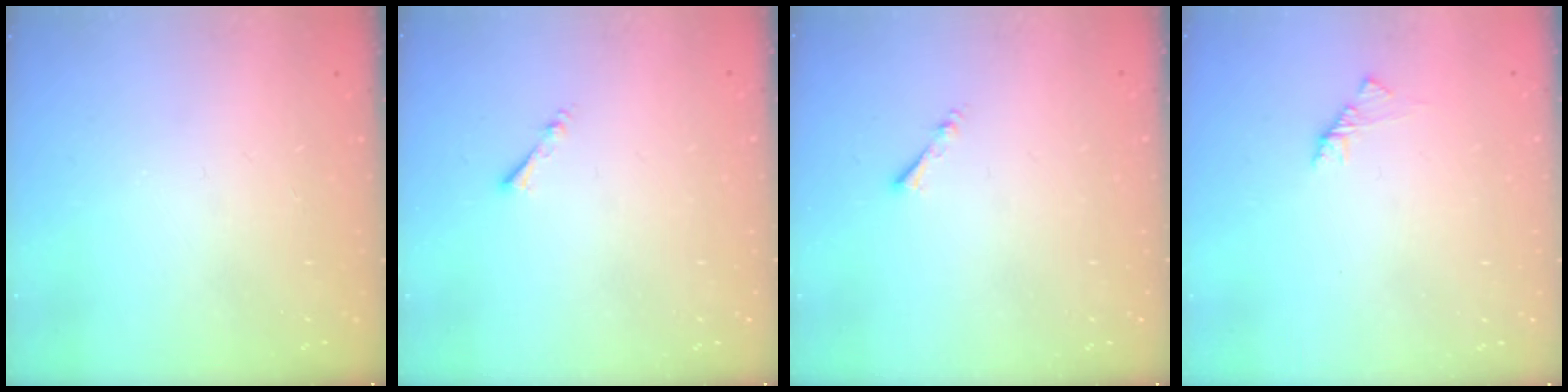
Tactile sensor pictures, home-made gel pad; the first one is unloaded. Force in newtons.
{"total": 1.3, "press": 1.2, "slide": 0.3}
{"total": 1.3, "press": 1.2, "slide": 0.3}
{"total": 1.7, "press": 1.6, "slide": 0.5}